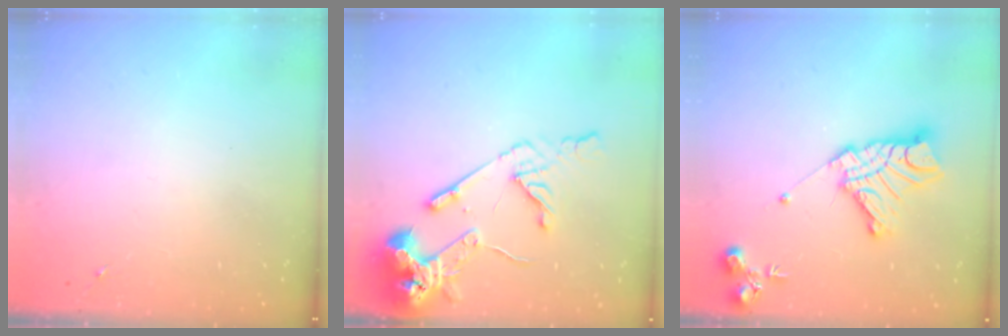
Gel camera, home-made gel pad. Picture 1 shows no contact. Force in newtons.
{"total": 14.9, "press": 14.8, "slide": 2.0}
{"total": 18.2, "press": 18.1, "slide": 1.5}